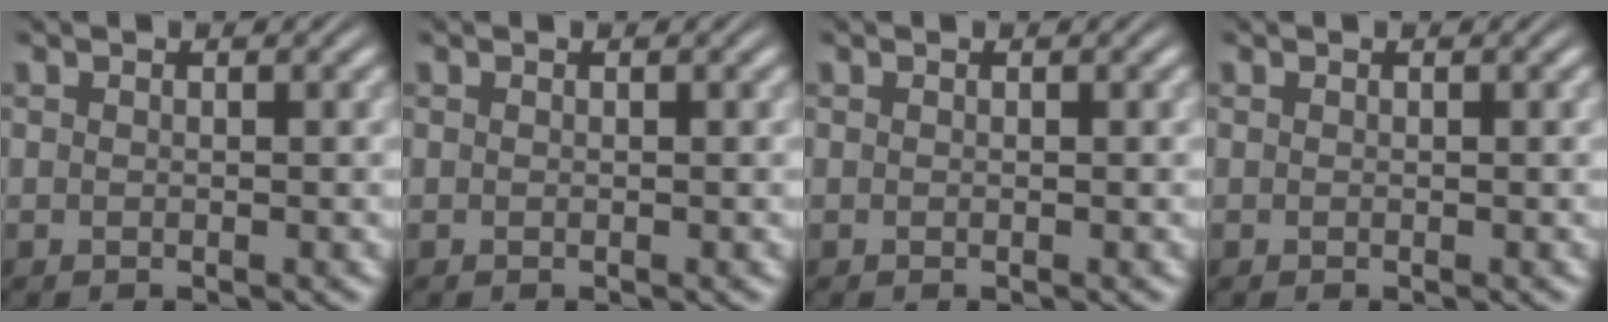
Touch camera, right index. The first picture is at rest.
{"total": 0.0}
{"total": 0.0}
{"total": 0.0}